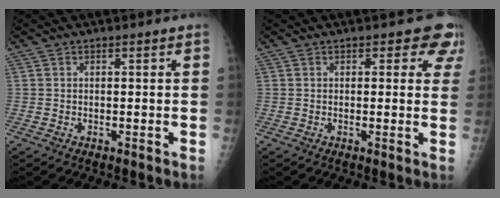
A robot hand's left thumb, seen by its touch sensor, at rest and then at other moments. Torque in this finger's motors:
{"motor_torque": [0.83, 0.62, 0.63, -0.16, 0.12]}